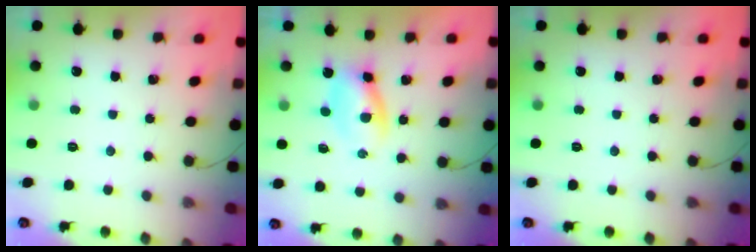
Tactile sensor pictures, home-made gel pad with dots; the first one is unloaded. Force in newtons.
{"total": 3.4, "press": 3.1, "slide": 1.2}
{"total": 0.0}